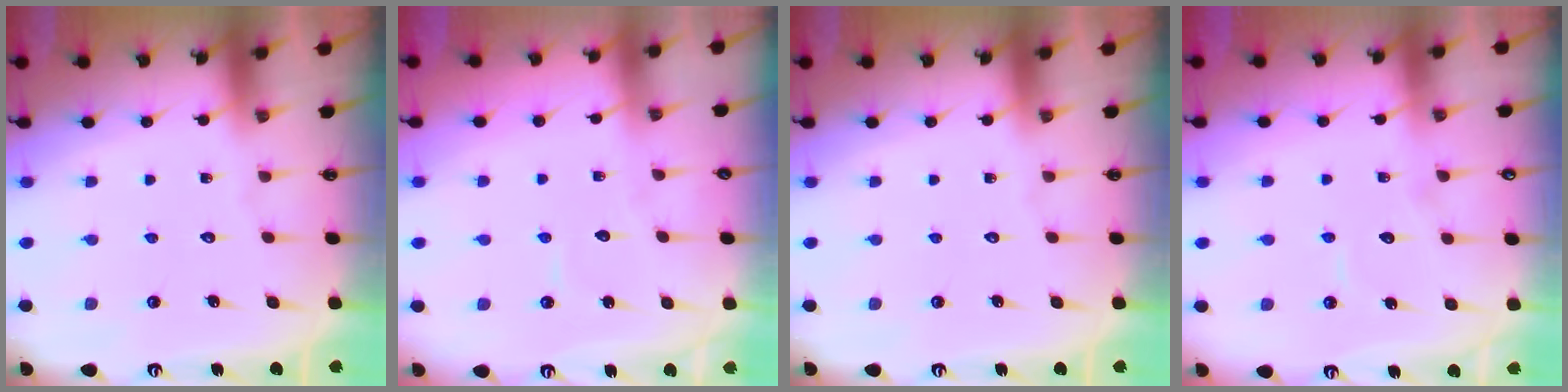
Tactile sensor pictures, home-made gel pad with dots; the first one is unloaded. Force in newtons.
{"total": 3.8, "press": 3.8, "slide": 0.3}
{"total": 0.0}
{"total": 5.4, "press": 5.4, "slide": 0.5}